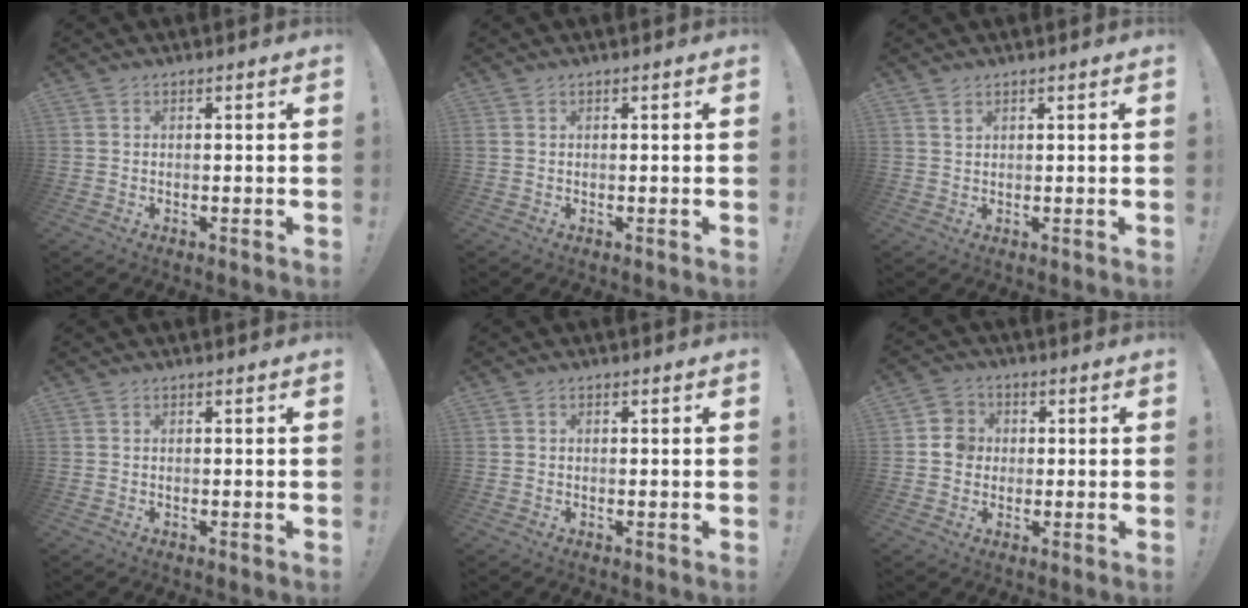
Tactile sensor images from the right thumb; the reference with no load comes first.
{"total": 0.0}
{"total": 1.3, "force": [1.0, 0.7, 0.4], "torque": [0.006, -0.008, 0.016]}
{"total": 0.0}
{"total": 0.5, "force": [-0.1, 0.5, 0.2], "torque": [-0.006, 0.004, -0.003]}
{"total": 6.3, "force": [-0.2, 6.0, 1.9], "torque": [-0.024, 0.013, -0.002]}